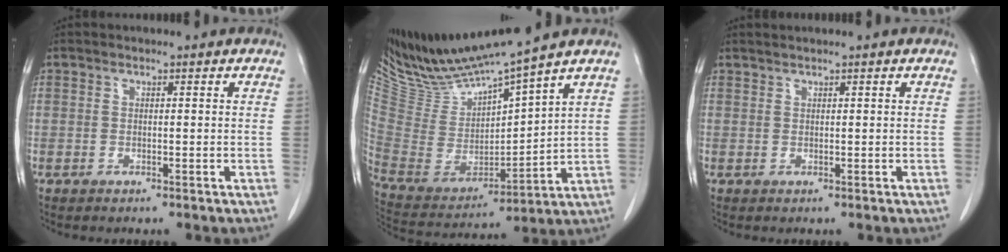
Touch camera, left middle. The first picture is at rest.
{"total": 14.0, "force": [12.8, -0.9, 5.5], "torque": [-0.111, -0.024, 0.259]}
{"total": 0.7, "force": [0.7, -0.2, 0.2], "torque": [-0.007, 0.005, 0.018]}